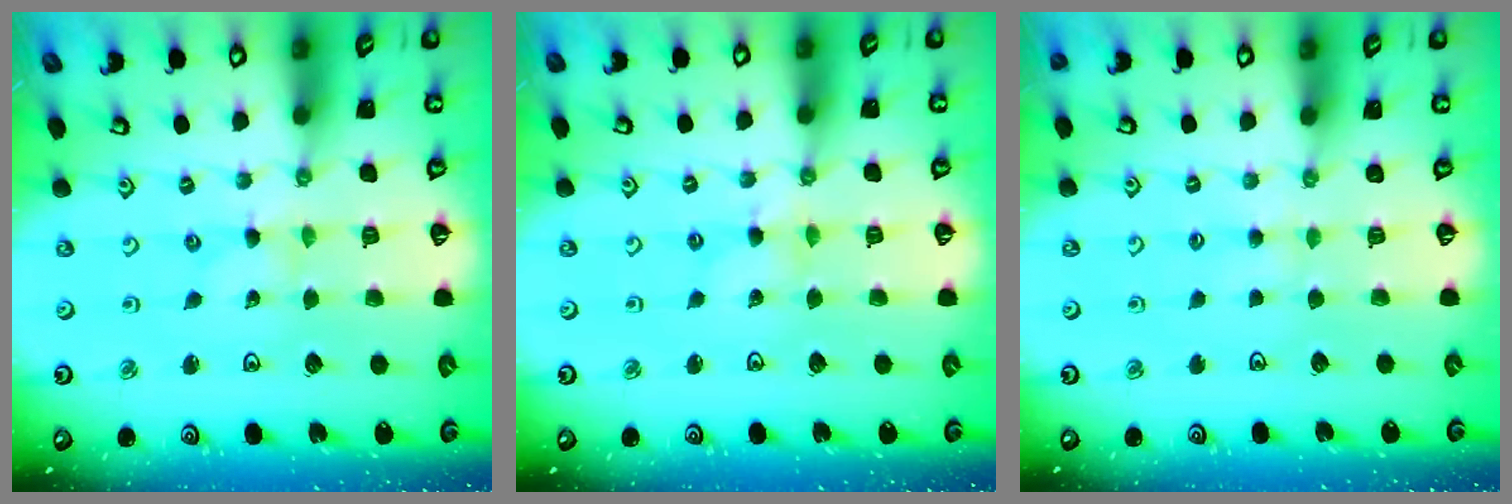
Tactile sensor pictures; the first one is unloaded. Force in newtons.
{"total": 1.1, "press": 1.1, "slide": 0.1}
{"total": 2.2, "press": 2.2, "slide": 0.4}